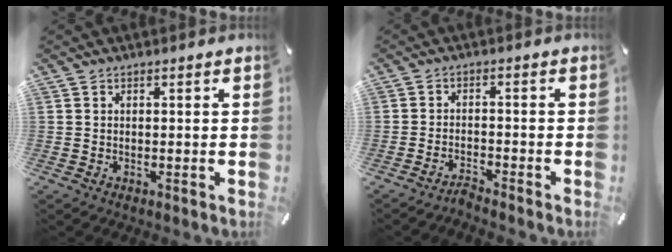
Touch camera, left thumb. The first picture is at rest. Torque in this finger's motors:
{"motor_torque": [-0.18, -0.18, -0.15, 0.08, 0.03]}